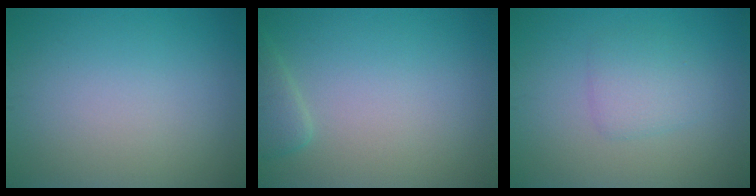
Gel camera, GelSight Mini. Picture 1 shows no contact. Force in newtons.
{"total": 1.9, "press": 1.8, "slide": 0.2}
{"total": 2.3, "press": 2.3, "slide": 0.1}